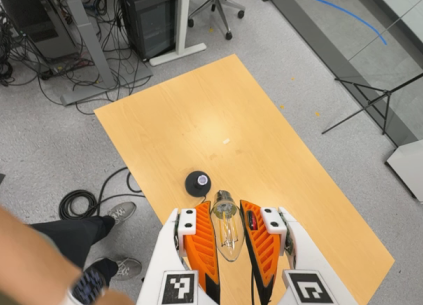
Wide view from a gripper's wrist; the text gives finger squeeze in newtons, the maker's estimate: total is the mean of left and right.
{"total": 16.5, "left": 16.6, "right": 16.4}